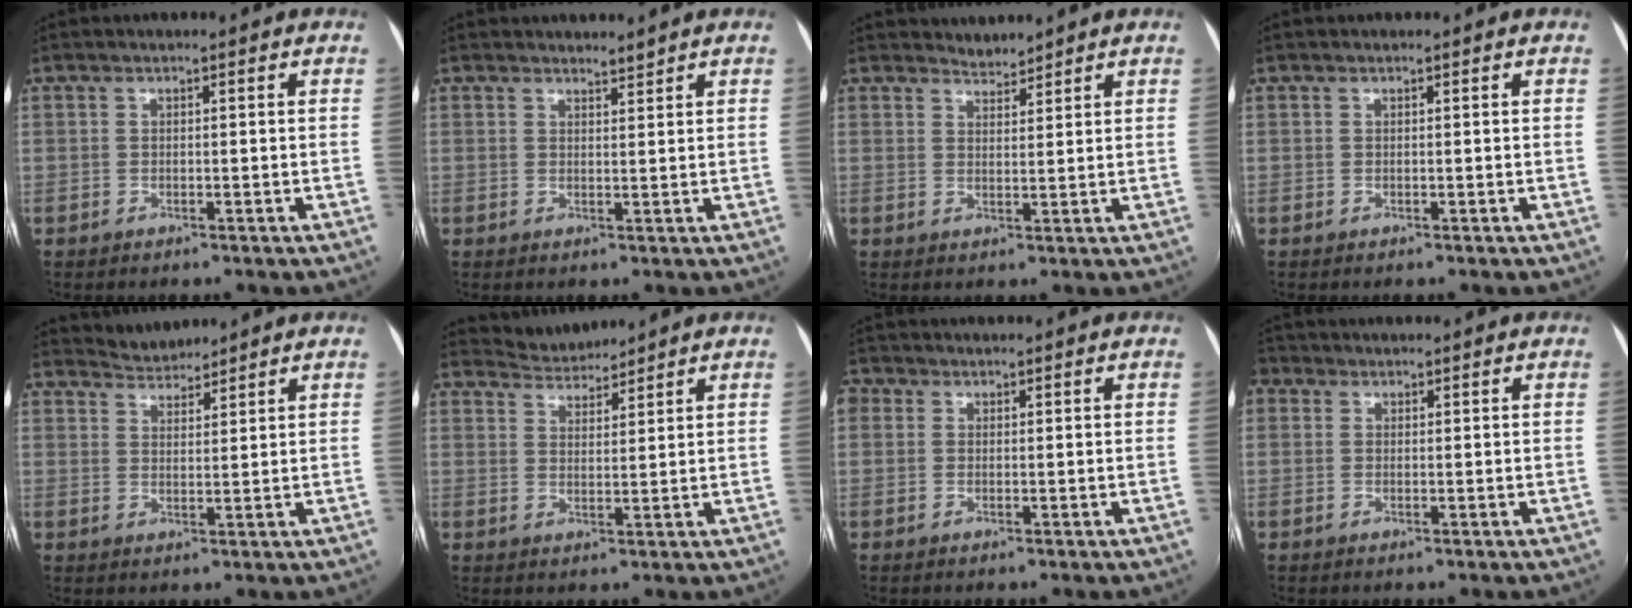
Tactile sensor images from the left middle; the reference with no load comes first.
{"total": 1.5, "force": [1.5, 0.0, 0.0], "torque": [-0.006, 0.000, 0.027]}
{"total": 2.2, "force": [2.1, 0.2, -0.4], "torque": [0.001, 0.004, 0.040]}
{"total": 0.0}
{"total": 3.1, "force": [3.0, 0.3, -0.7], "torque": [0.006, 0.009, 0.059]}
{"total": 3.8, "force": [3.7, 0.1, -0.8], "torque": [0.006, 0.010, 0.072]}
{"total": 2.9, "force": [0.9, 2.6, 1.1], "torque": [-0.027, 0.017, 0.018]}
{"total": 2.9, "force": [1.1, 2.5, 1.0], "torque": [-0.021, 0.017, 0.019]}